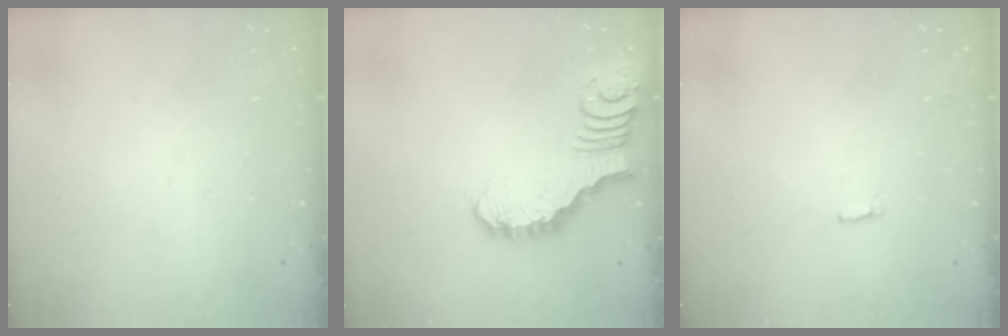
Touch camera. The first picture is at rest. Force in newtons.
{"total": 2.4, "press": 2.4, "slide": 0.3}
{"total": 2.2, "press": 2.1, "slide": 0.5}